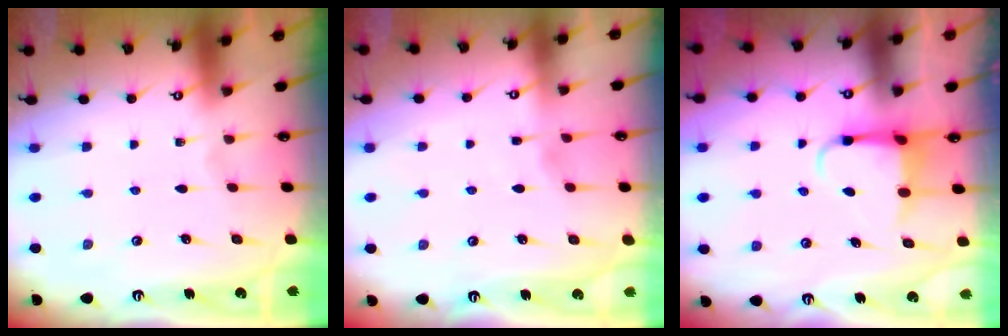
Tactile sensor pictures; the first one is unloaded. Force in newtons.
{"total": 1.9, "press": 1.9, "slide": 0.4}
{"total": 4.4, "press": 4.3, "slide": 0.3}